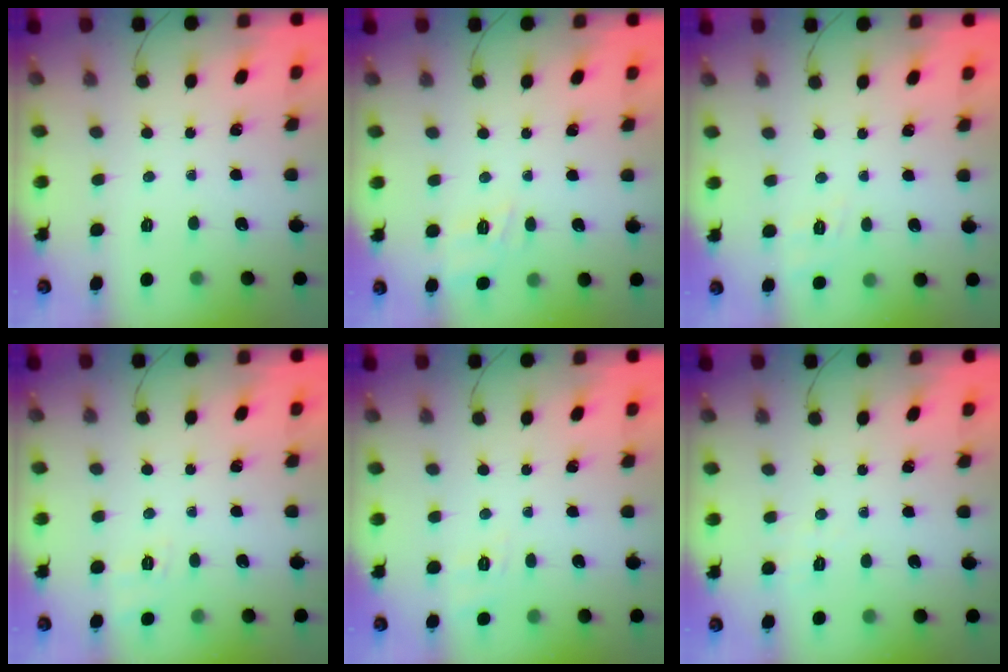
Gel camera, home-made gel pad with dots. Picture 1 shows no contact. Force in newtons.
{"total": 10.6, "press": 10.5, "slide": 1.6}
{"total": 5.9, "press": 5.4, "slide": 2.3}
{"total": 2.4, "press": 1.1, "slide": 2.1}
{"total": 2.5, "press": 1.0, "slide": 2.3}
{"total": 1.4, "press": 0.5, "slide": 1.3}